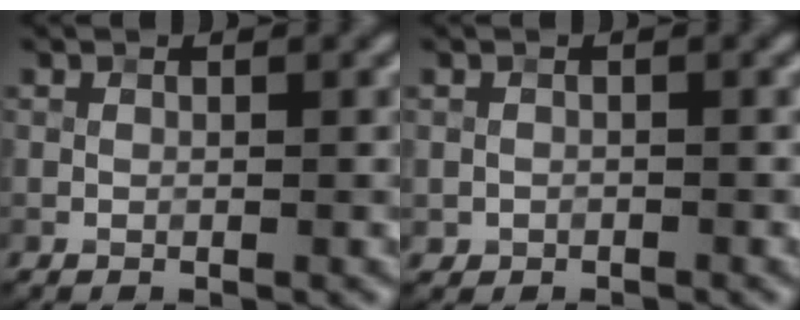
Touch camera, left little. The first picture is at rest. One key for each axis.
{"total": 0.6, "fx": -0.3, "fy": 0.5, "fz": -0.1, "tx": 0.008, "ty": -0.005, "tz": -0.006}